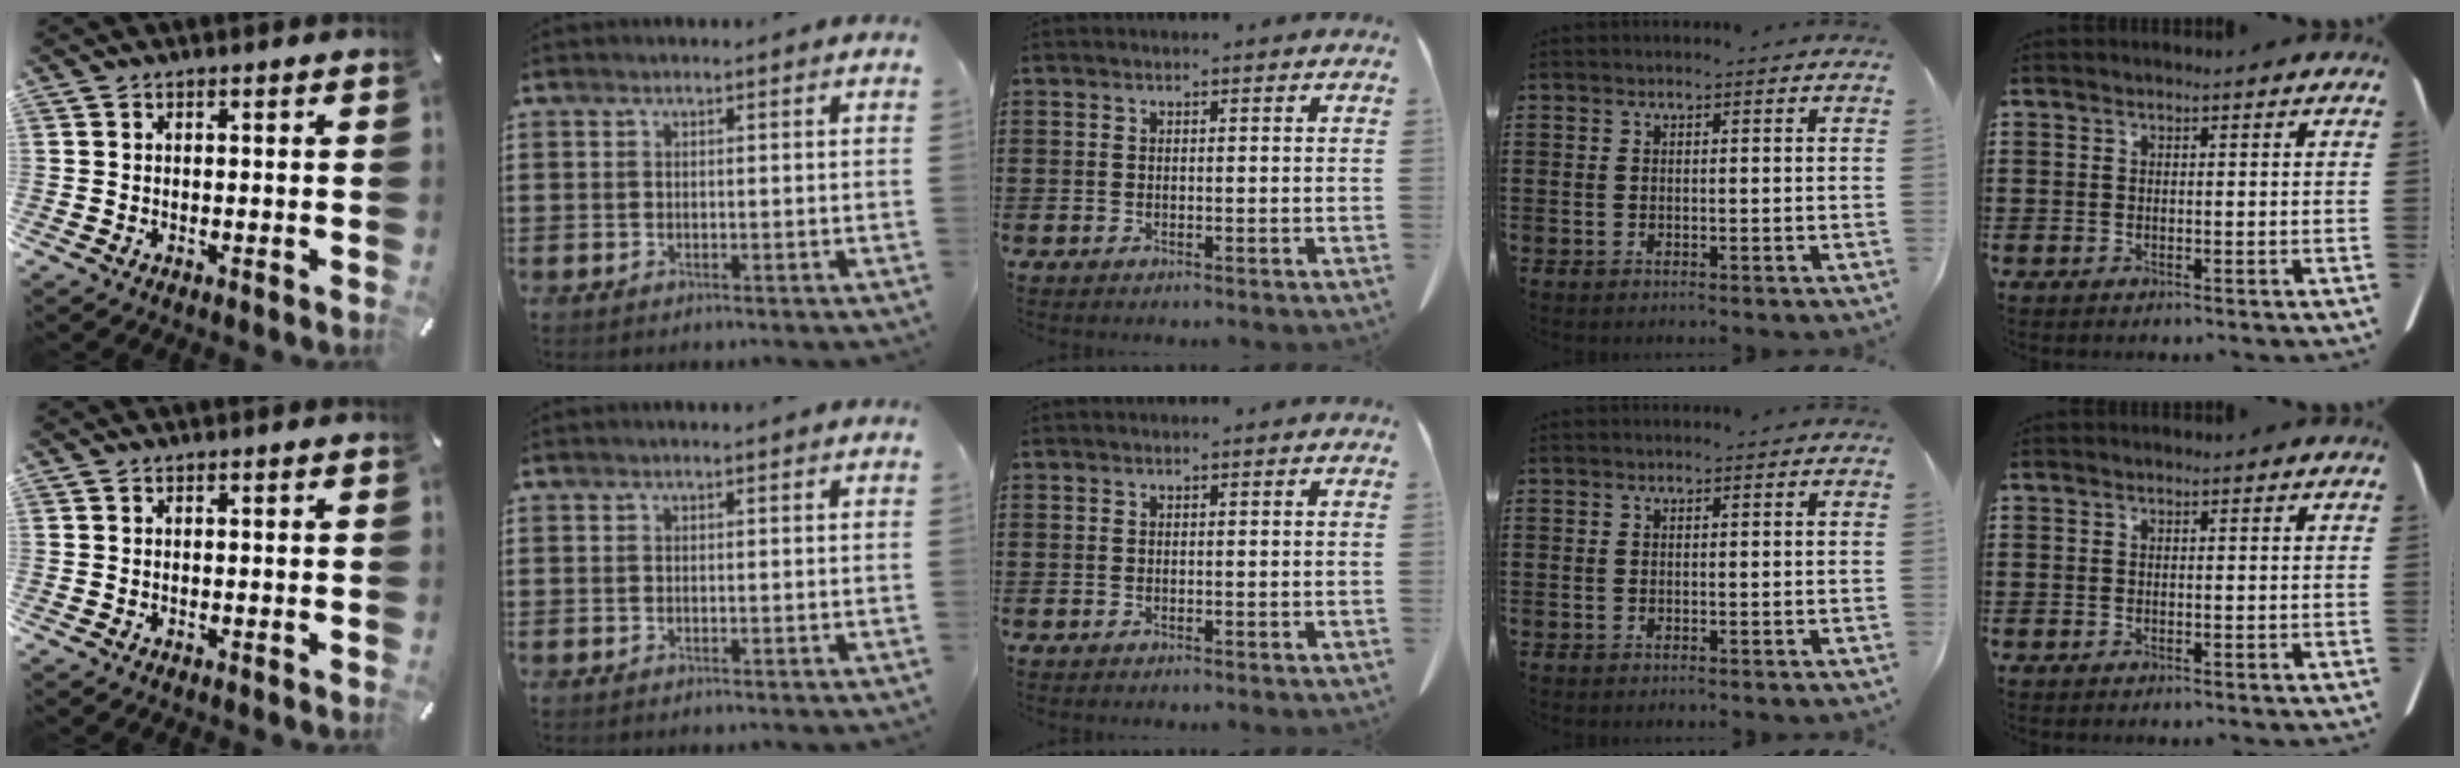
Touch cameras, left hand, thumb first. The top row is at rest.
{}